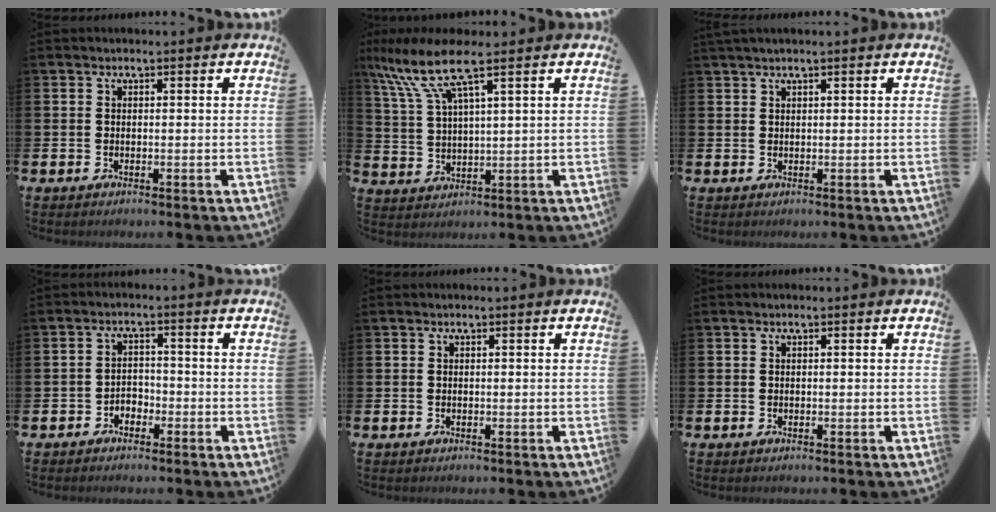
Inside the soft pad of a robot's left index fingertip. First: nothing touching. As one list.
[{"total": 9.1, "force": [6.3, 1.6, 6.4], "torque": [-0.146, -0.013, 0.110]}, {"total": 1.2, "force": [1.0, -0.1, 0.7], "torque": [-0.018, 0.004, 0.020]}, {"total": 2.0, "force": [-1.5, 1.3, 0.4], "torque": [-0.019, 0.007, -0.032]}, {"total": 0.0}, {"total": 0.0}]